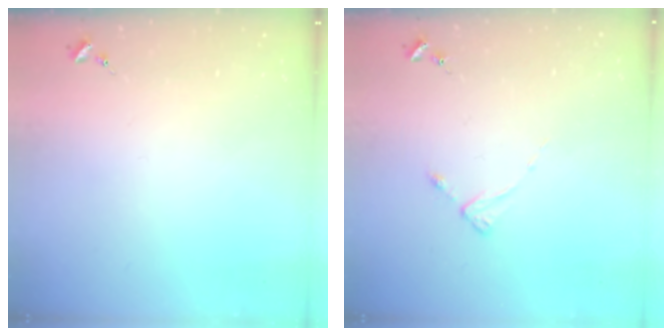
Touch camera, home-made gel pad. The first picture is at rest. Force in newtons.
{"total": 2.4, "press": 2.4, "slide": 0.3}